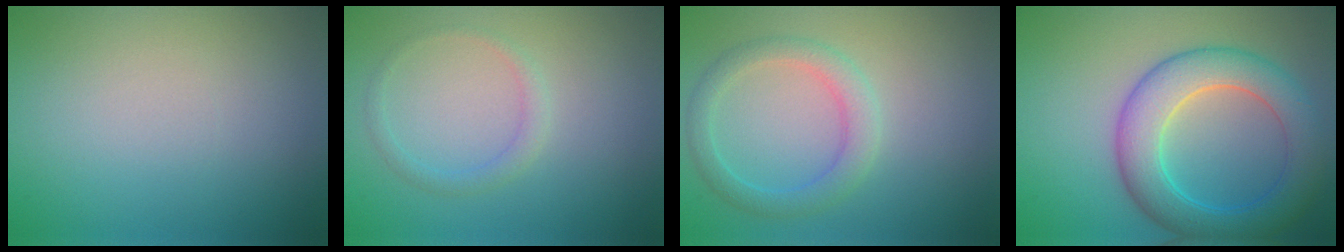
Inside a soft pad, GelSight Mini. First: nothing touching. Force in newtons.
{"total": 1.2, "press": 1.2, "slide": 0.0}
{"total": 2.8, "press": 2.8, "slide": 0.1}
{"total": 6.8, "press": 6.8, "slide": 0.0}